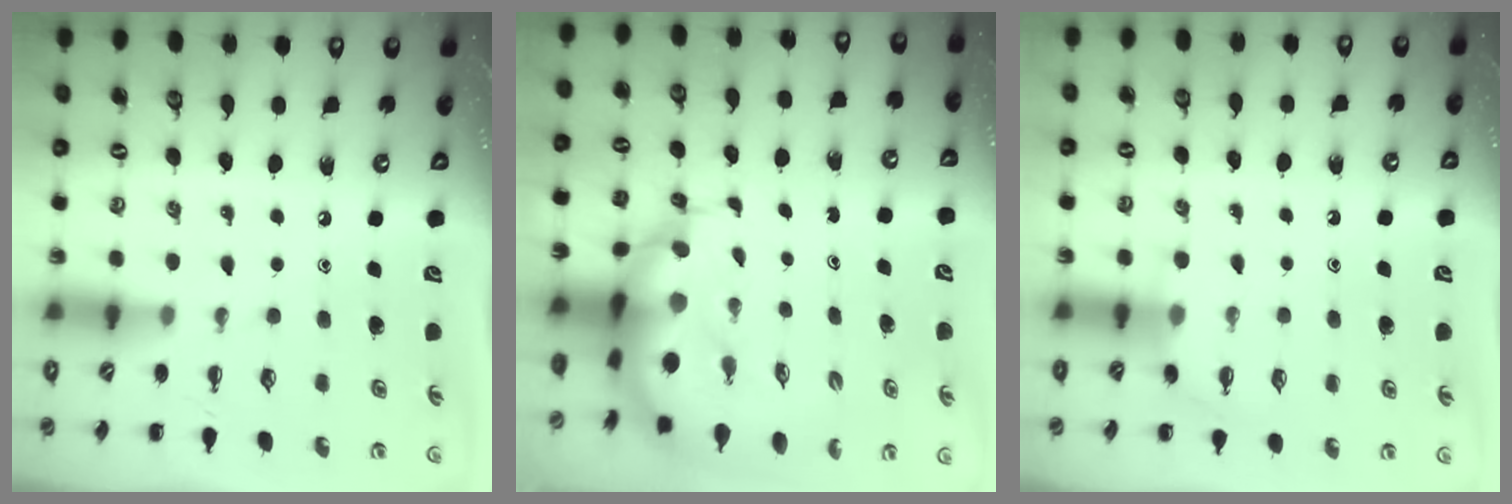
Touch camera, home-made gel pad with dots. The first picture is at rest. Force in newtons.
{"total": 8.6, "press": 8.3, "slide": 2.3}
{"total": 4.8, "press": 4.6, "slide": 1.2}